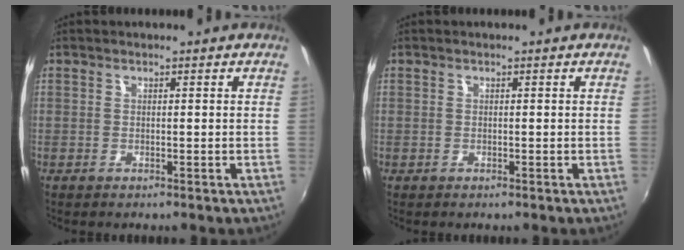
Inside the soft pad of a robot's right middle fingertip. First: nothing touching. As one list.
[{"total": 0.0}]